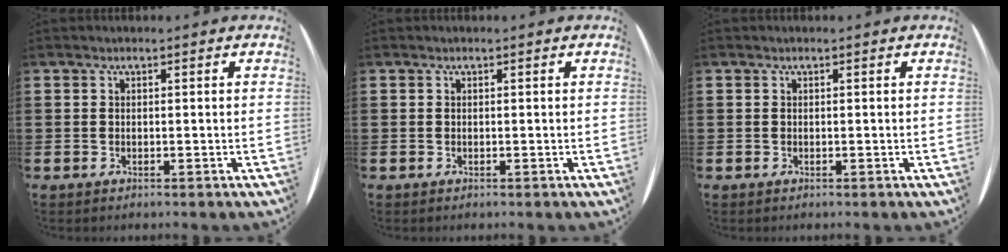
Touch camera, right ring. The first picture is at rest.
{"total": 0.0}
{"total": 0.0}